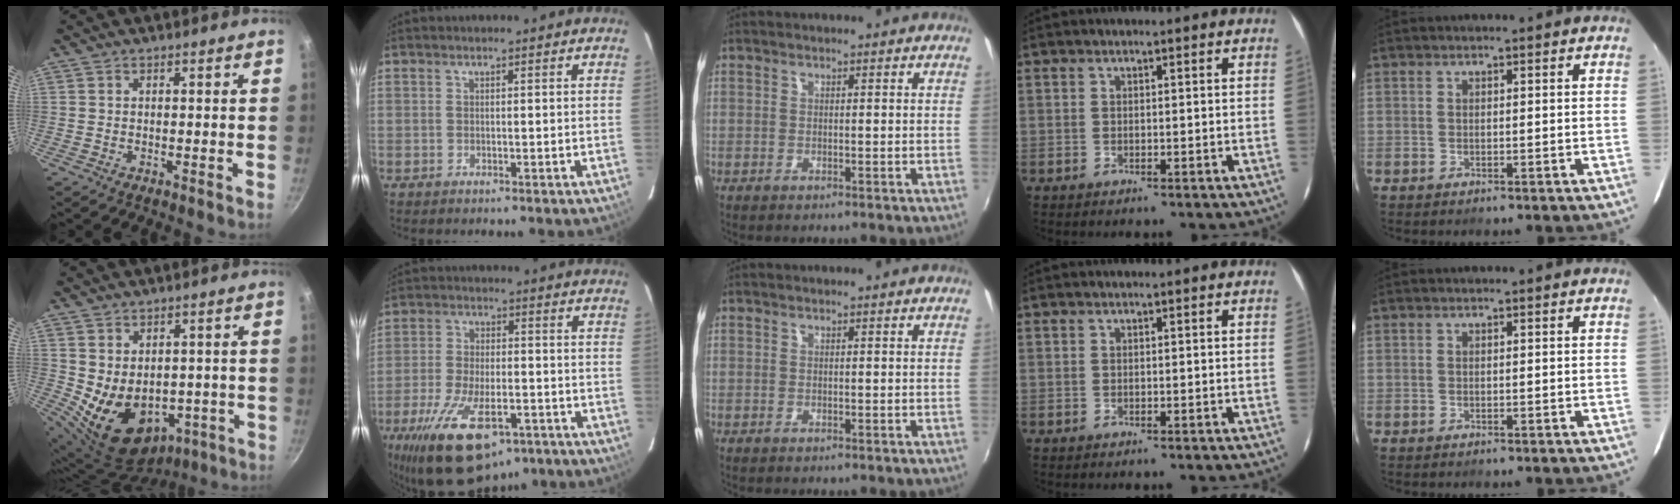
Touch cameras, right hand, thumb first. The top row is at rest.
{"thumb": {"total": 13.1, "force": [-1.6, 9.9, 8.5], "torque": [-0.113, -0.009, 0.012]}, "index": {"total": 19.7, "force": [-11.6, 8.6, 13.4], "torque": [-0.274, -0.038, -0.189]}}